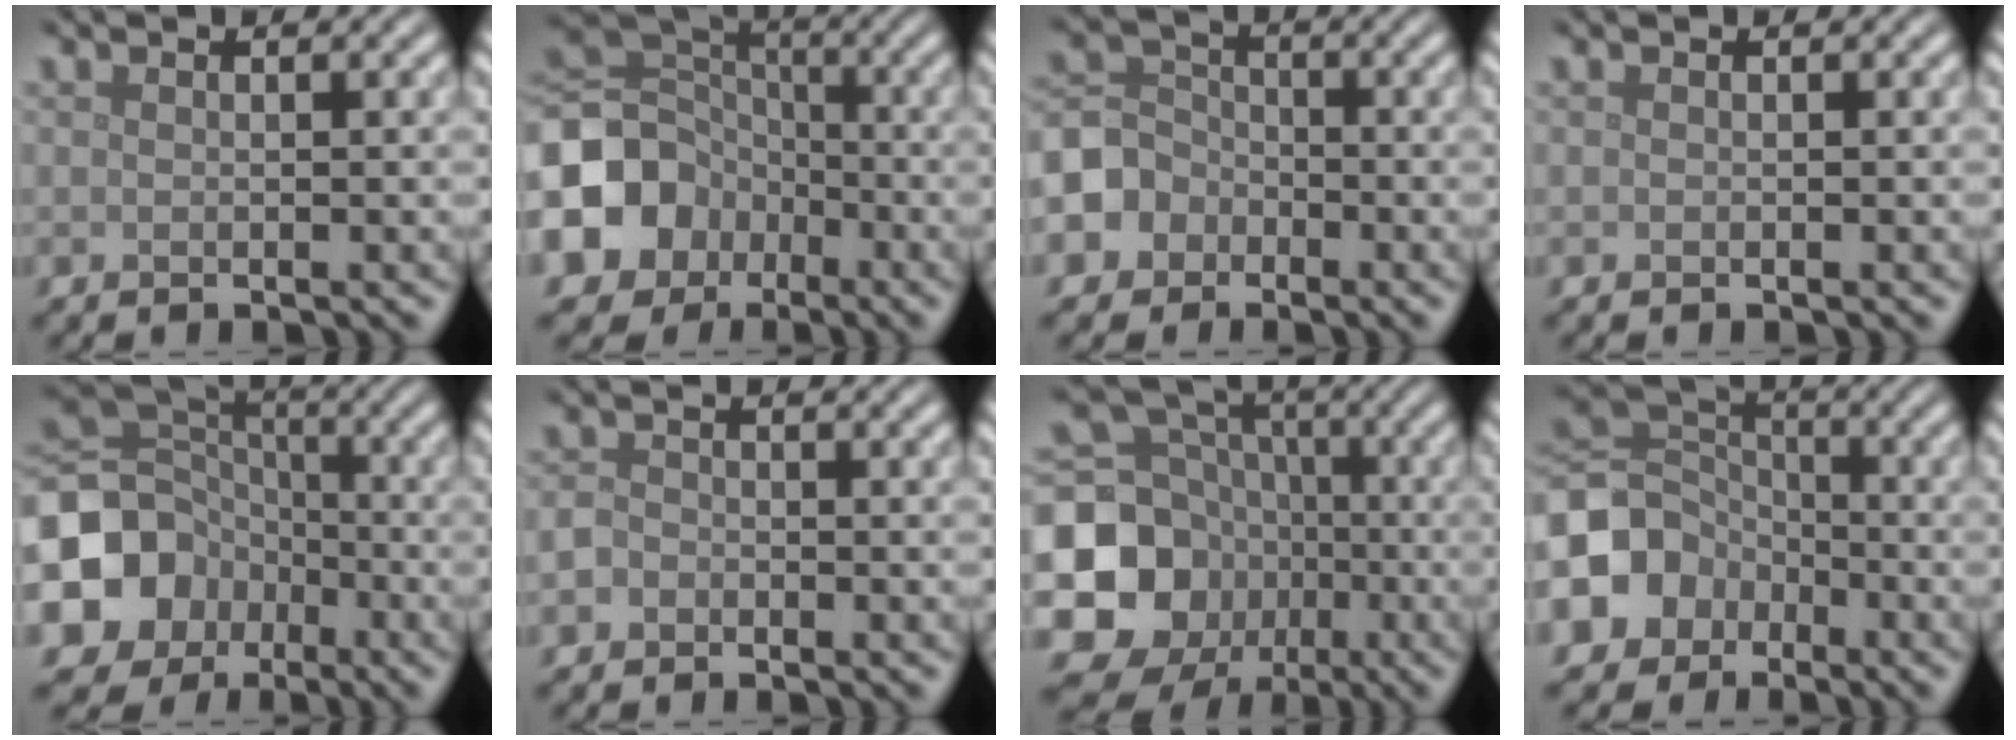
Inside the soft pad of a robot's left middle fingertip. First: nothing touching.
{"total": 10.4, "force": [-3.8, 8.8, 4.0], "torque": [-0.109, -0.011, -0.094]}
{"total": 5.0, "force": [-2.5, 4.1, 1.3], "torque": [-0.021, 0.009, -0.062]}
{"total": 0.0}
{"total": 11.9, "force": [-4.7, 10.1, 4.1], "torque": [-0.116, -0.018, -0.109]}
{"total": 1.4, "force": [-0.8, 1.1, 0.4], "torque": [-0.005, 0.002, -0.020]}
{"total": 13.2, "force": [-3.1, 11.9, 4.8], "torque": [-0.128, -0.017, -0.083]}
{"total": 7.6, "force": [-3.1, 6.2, 3.1], "torque": [-0.067, -0.001, -0.078]}